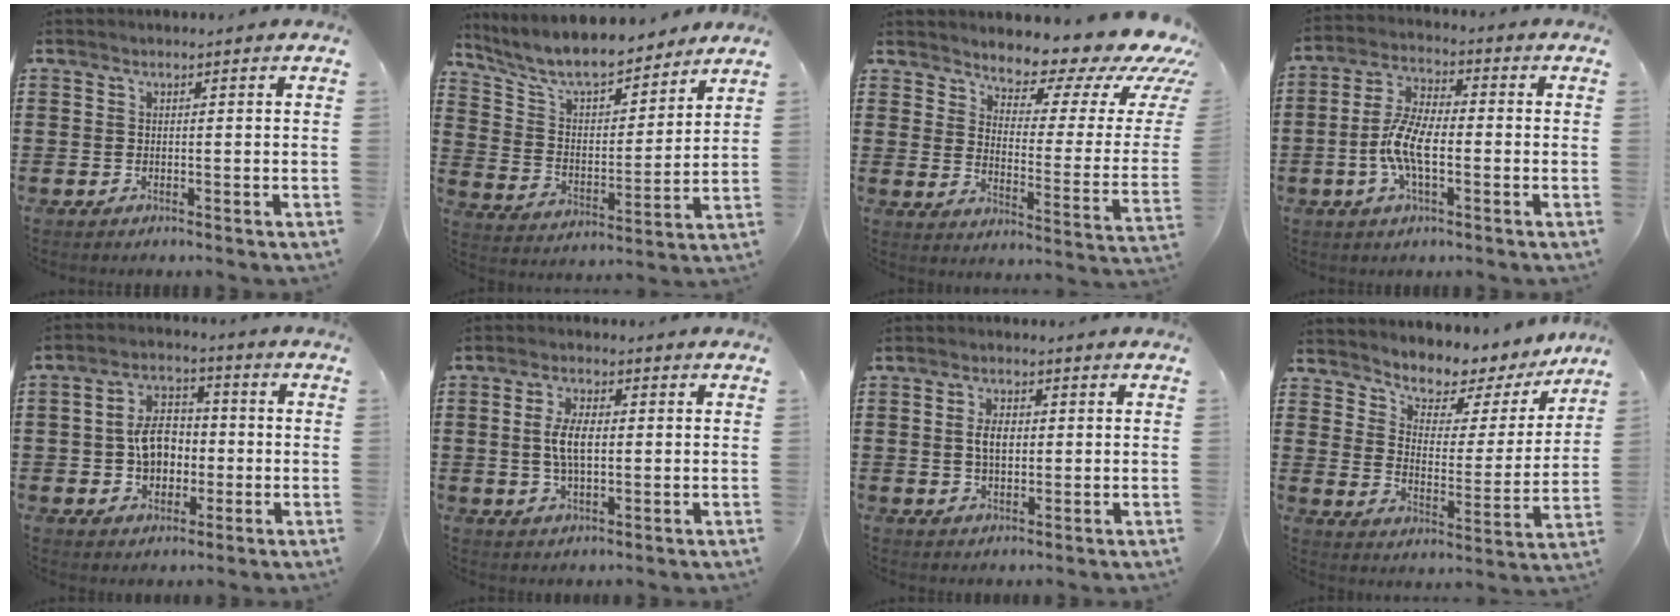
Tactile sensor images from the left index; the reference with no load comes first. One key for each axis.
{"total": 8.4, "fx": 7.6, "fy": 1.3, "fz": 3.3, "tx": -0.095, "ty": -0.044, "tz": 0.133}
{"total": 7.6, "fx": 6.7, "fy": 2.5, "fz": 2.5, "tx": -0.045, "ty": -0.062, "tz": 0.109}
{"total": 7.8, "fx": -1.8, "fy": 3.2, "fz": 6.9, "tx": -0.165, "ty": -0.009, "tz": -0.041}
{"total": 7.4, "fx": -0.5, "fy": 5.4, "fz": 5.1, "tx": -0.109, "ty": 0.011, "tz": -0.015}
{"total": 5.6, "fx": 0.3, "fy": 2.5, "fz": 5.1, "tx": -0.112, "ty": 0.004, "tz": -0.001}
{"total": 3.6, "fx": 0.4, "fy": 2.0, "fz": 2.9, "tx": -0.053, "ty": 0.006, "tz": 0.005}
{"total": 5.1, "fx": 4.7, "fy": 1.7, "fz": 0.4, "tx": -0.027, "ty": -0.048, "tz": 0.073}